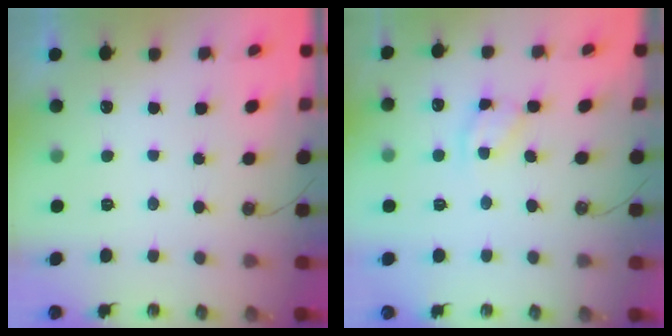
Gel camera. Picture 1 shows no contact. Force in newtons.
{"total": 9.5, "press": 9.4, "slide": 0.6}